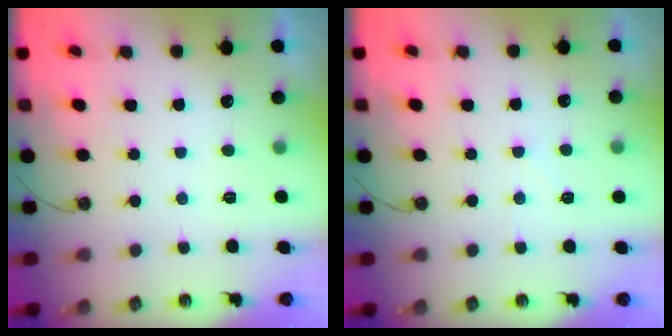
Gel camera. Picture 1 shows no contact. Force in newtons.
{"total": 3.9, "press": 3.8, "slide": 0.4}